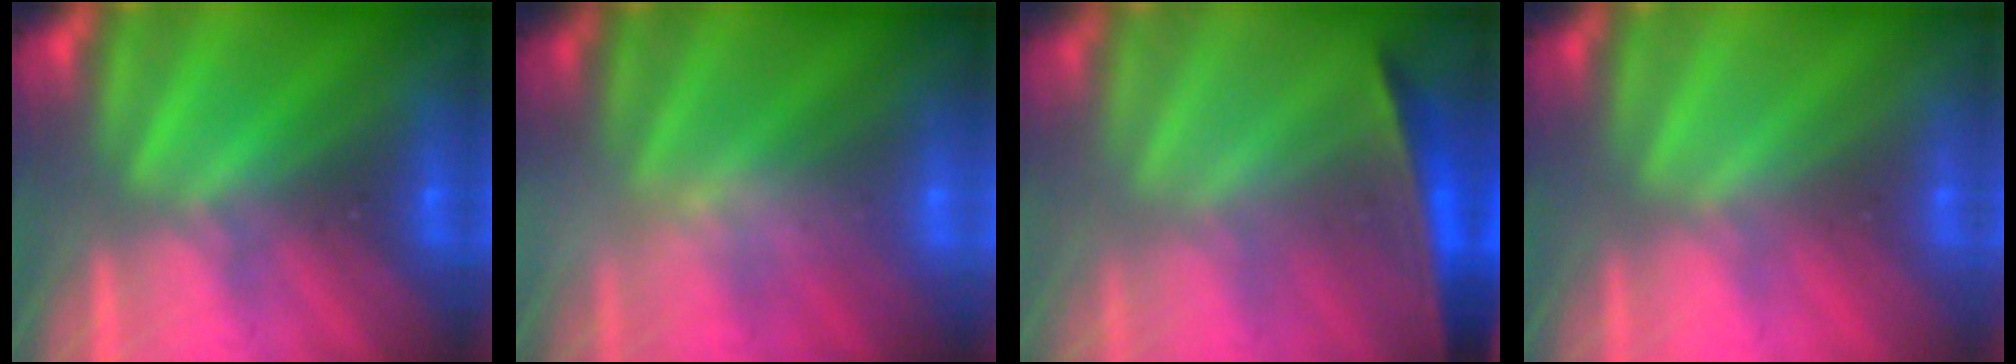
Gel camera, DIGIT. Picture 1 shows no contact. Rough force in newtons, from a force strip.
{"total": 2.5}
{"total": 1.5}
{"total": 3.0}